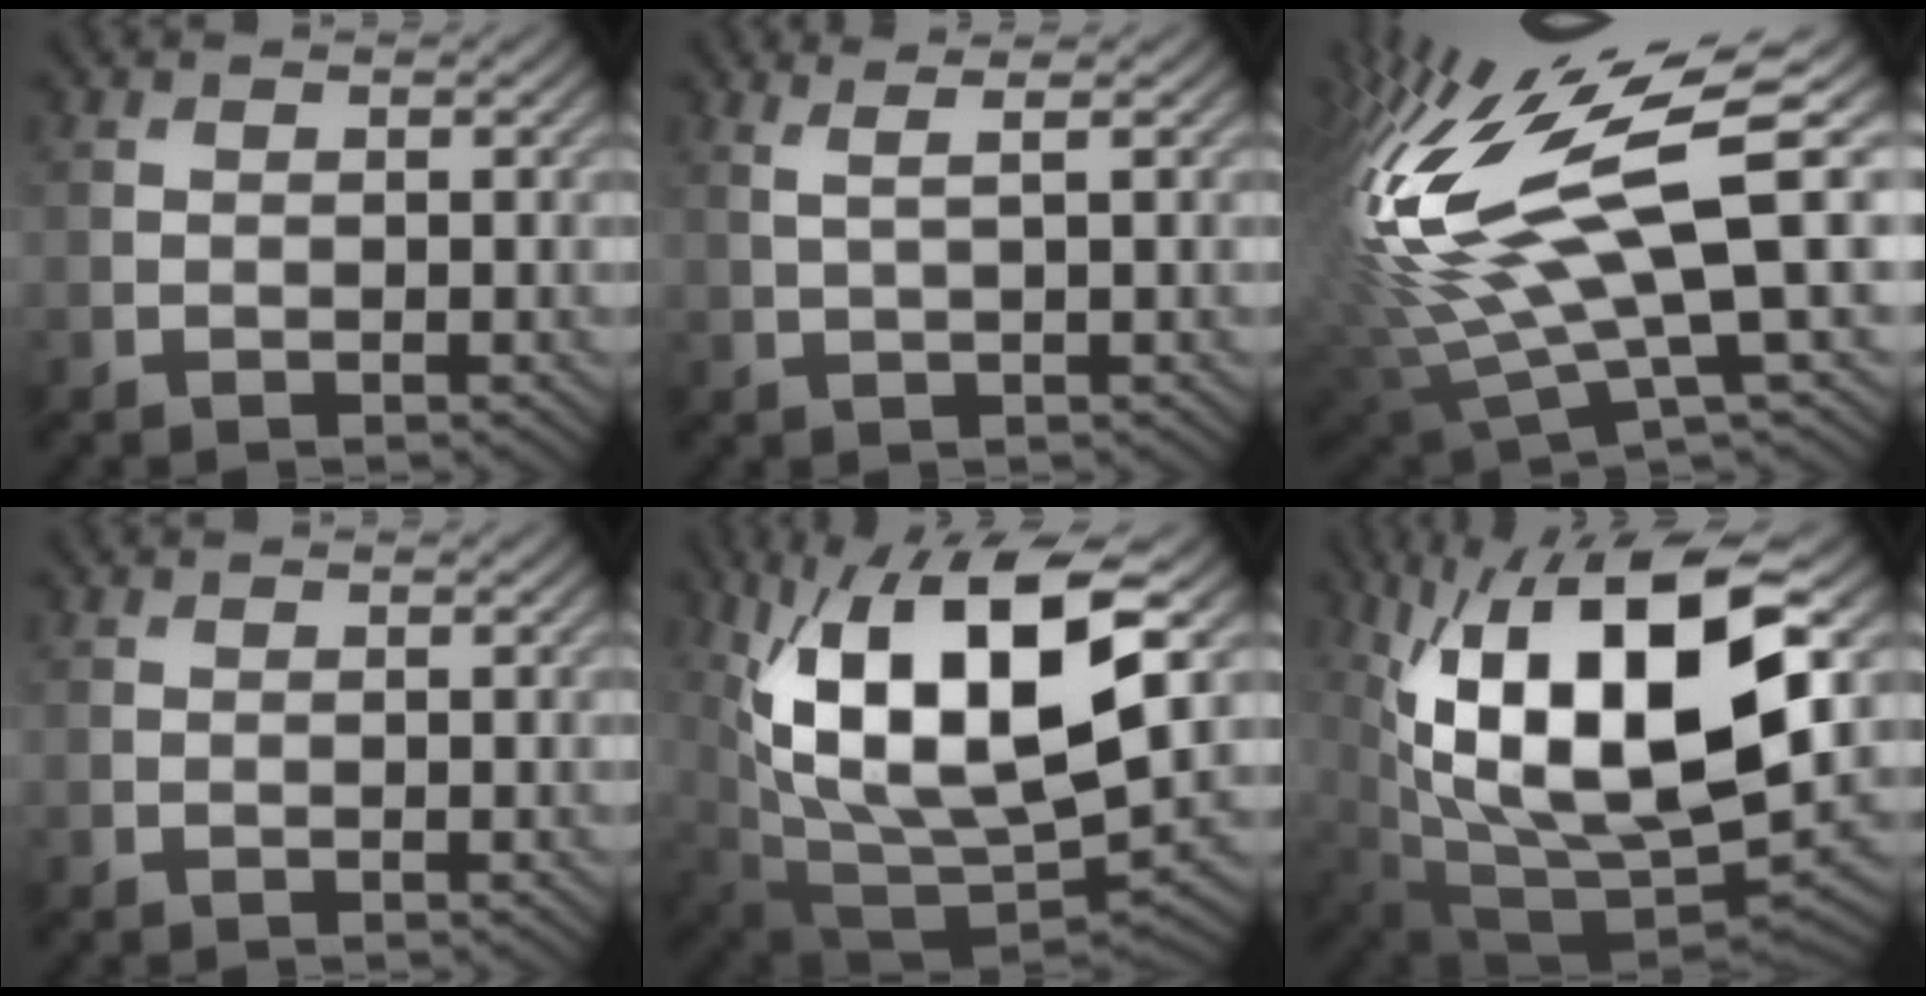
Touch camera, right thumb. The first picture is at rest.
{"total": 2.6, "force": [1.4, 0.4, 2.2], "torque": [-0.036, 0.007, 0.012]}
{"total": 18.0, "force": [3.9, 5.7, 16.6], "torque": [-0.380, 0.001, 0.082]}
{"total": 0.0}
{"total": 16.9, "force": [5.3, 7.2, 14.3], "torque": [-0.271, 0.001, 0.095]}
{"total": 19.1, "force": [5.1, 8.7, 16.2], "torque": [-0.301, 0.013, 0.087]}